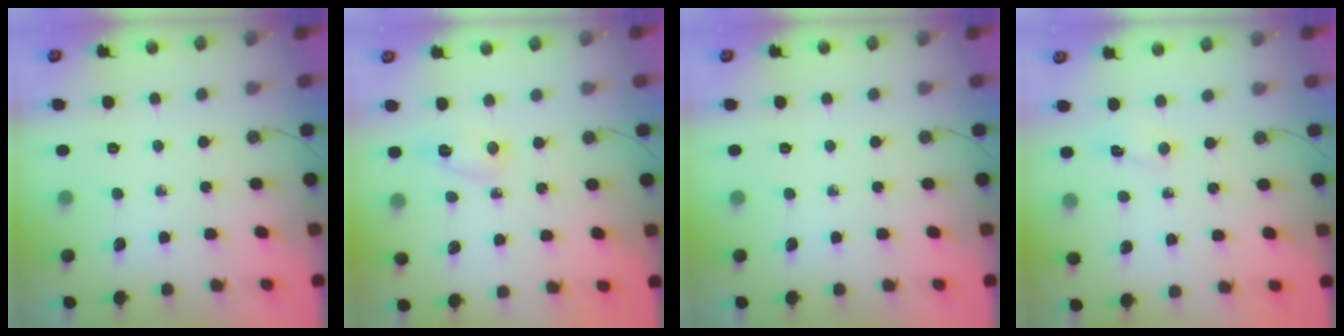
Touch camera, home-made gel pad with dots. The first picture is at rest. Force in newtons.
{"total": 3.0, "press": 2.9, "slide": 0.6}
{"total": 0.0}
{"total": 2.0, "press": 1.9, "slide": 0.6}